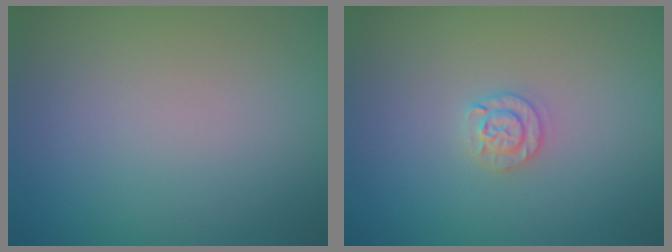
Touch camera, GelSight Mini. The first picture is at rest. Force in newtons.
{"total": 1.7, "press": 1.7, "slide": 0.3}